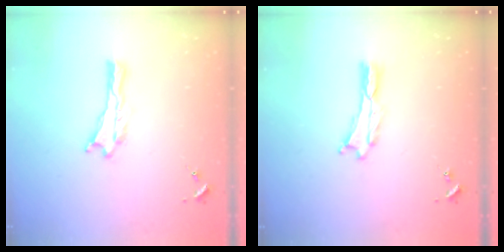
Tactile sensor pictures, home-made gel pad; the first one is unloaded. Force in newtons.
{"total": 0.0}